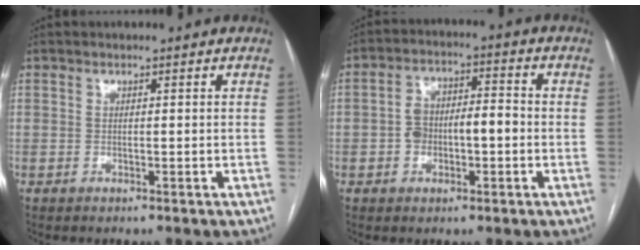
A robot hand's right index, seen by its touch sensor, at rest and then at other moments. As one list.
[{"total": 7.1, "force": [-1.2, 3.6, 6.0], "torque": [-0.112, 0.031, -0.018]}]